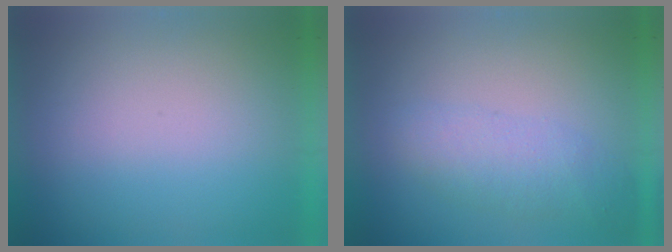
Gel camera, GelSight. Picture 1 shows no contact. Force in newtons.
{"total": 2.2}